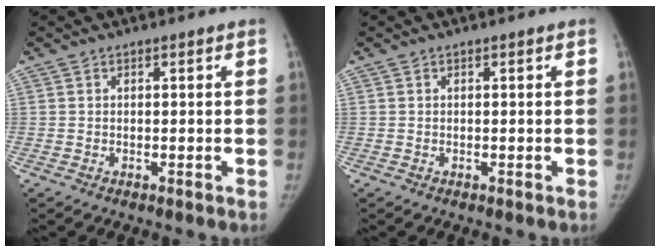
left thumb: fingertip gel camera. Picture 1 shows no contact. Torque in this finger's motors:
{"motor_torque": [0.14, -0.01, -0.11, 0.07, 0.03]}